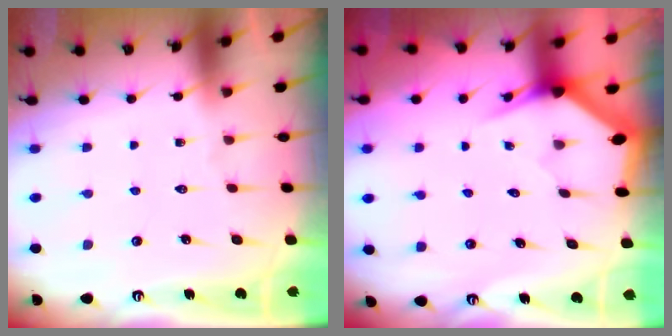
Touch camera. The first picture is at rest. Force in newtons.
{"total": 3.0, "press": 3.0, "slide": 0.0}